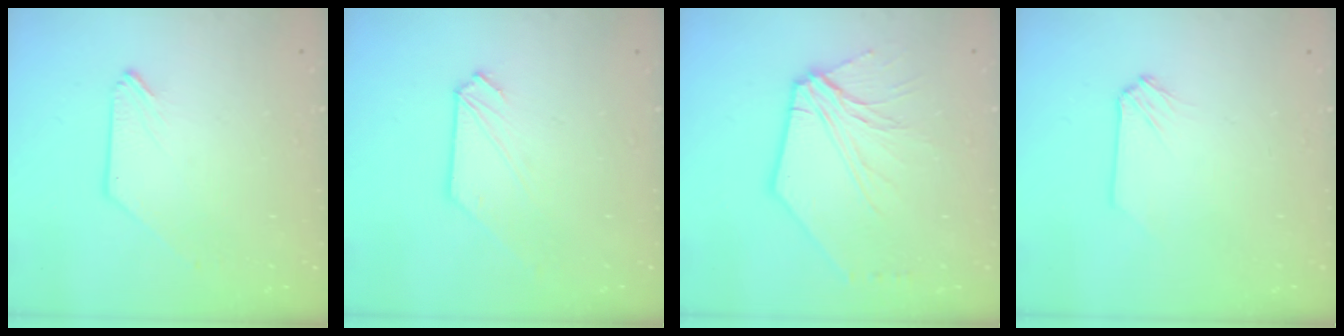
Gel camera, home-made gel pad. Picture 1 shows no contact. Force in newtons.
{"total": 0.7, "press": 0.7, "slide": 0.1}
{"total": 11.0, "press": 10.8, "slide": 1.8}
{"total": 0.0}